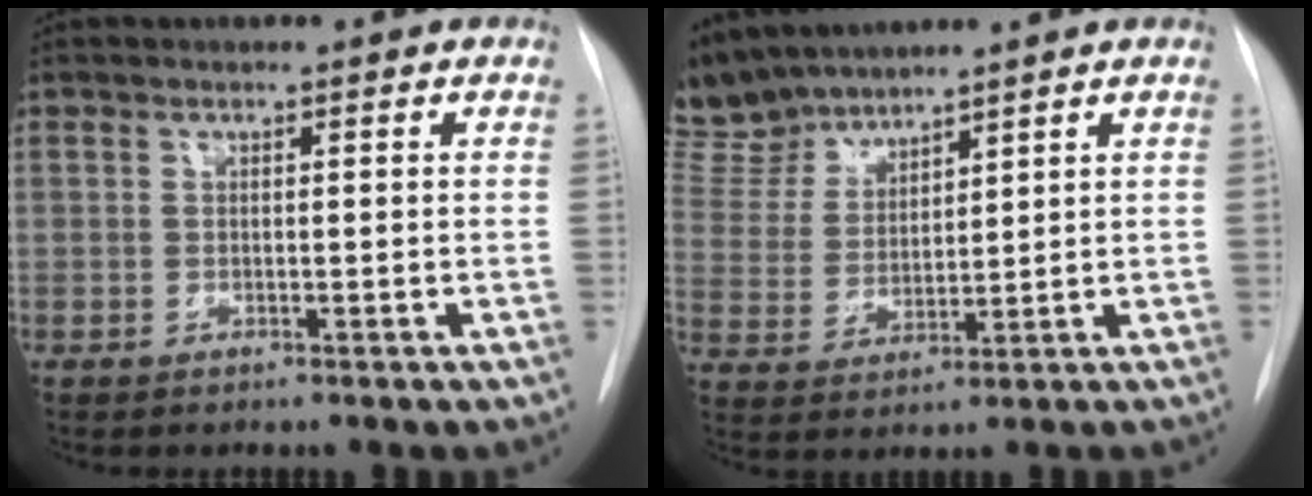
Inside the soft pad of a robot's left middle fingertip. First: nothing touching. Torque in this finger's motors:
{"motor_torque": [1.07, -1.07, 0.30, -0.02]}